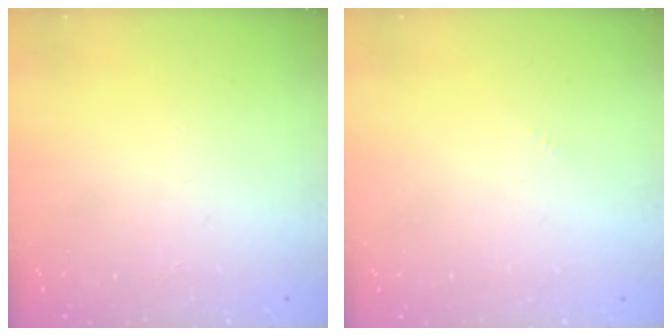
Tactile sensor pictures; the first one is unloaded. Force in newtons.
{"total": 0.0}